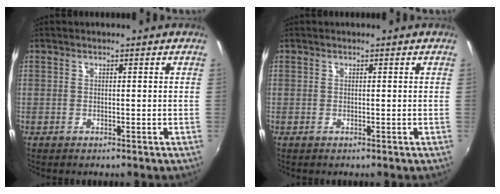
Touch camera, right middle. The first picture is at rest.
{"total": 0.0}